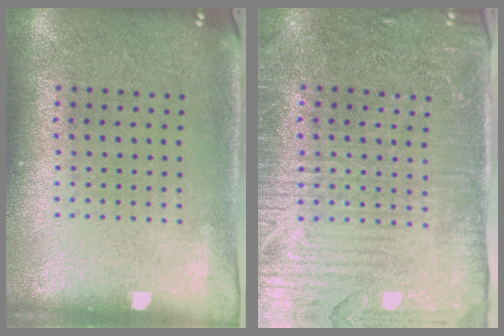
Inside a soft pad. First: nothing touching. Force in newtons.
{"total": 4.3, "press": 3.9, "slide": 1.8}